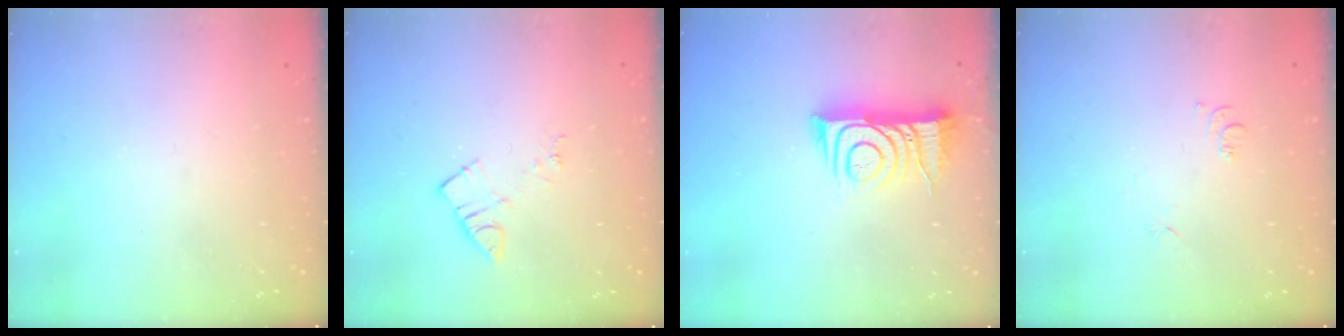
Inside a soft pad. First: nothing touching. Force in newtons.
{"total": 4.3, "press": 4.3, "slide": 0.4}
{"total": 11.5, "press": 11.4, "slide": 1.1}
{"total": 7.5, "press": 7.5, "slide": 0.7}